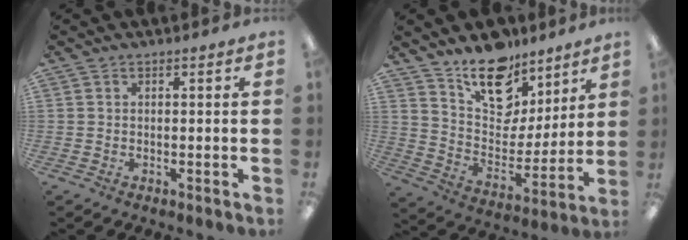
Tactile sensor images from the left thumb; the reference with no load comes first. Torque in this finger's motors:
{"motor_torque": [0.47, 0.32, 1.17, -1.60, 0.06]}